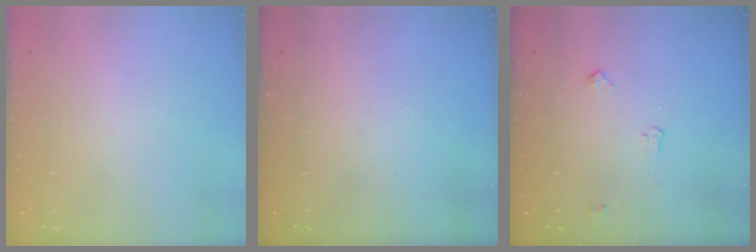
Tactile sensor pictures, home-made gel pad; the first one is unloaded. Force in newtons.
{"total": 0.0}
{"total": 3.2, "press": 3.1, "slide": 0.5}